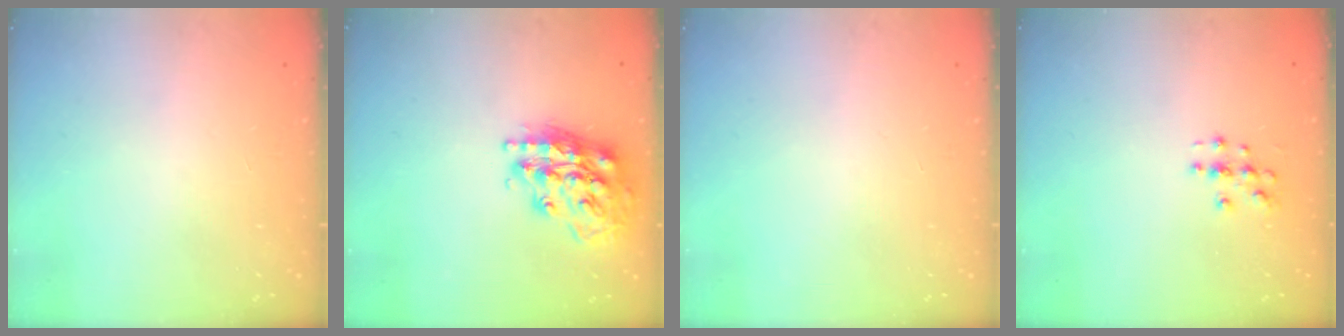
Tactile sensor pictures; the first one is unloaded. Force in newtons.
{"total": 18.4, "press": 18.3, "slide": 1.7}
{"total": 0.0}
{"total": 3.1, "press": 3.0, "slide": 0.3}